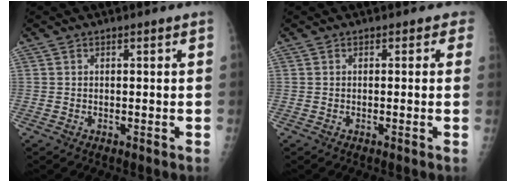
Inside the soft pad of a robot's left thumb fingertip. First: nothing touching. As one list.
[{"total": 1.2, "force": [0.4, 1.0, 0.5], "torque": [0.016, 0.003, -0.010]}]